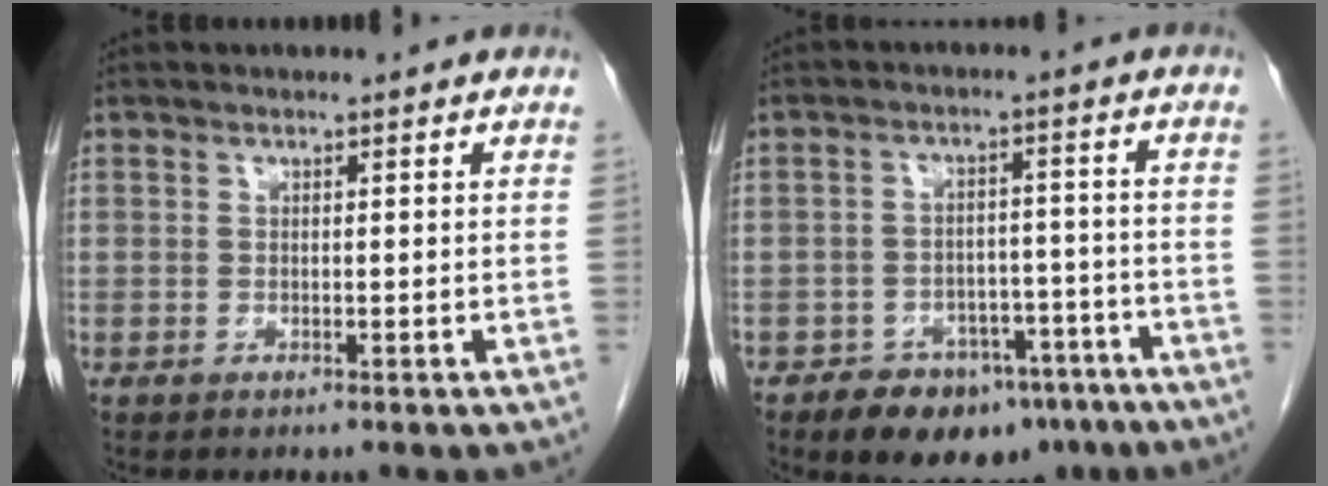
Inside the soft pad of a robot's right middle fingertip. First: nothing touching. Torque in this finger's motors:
{"motor_torque": [1.03, -0.77, 0.02, 0.02]}